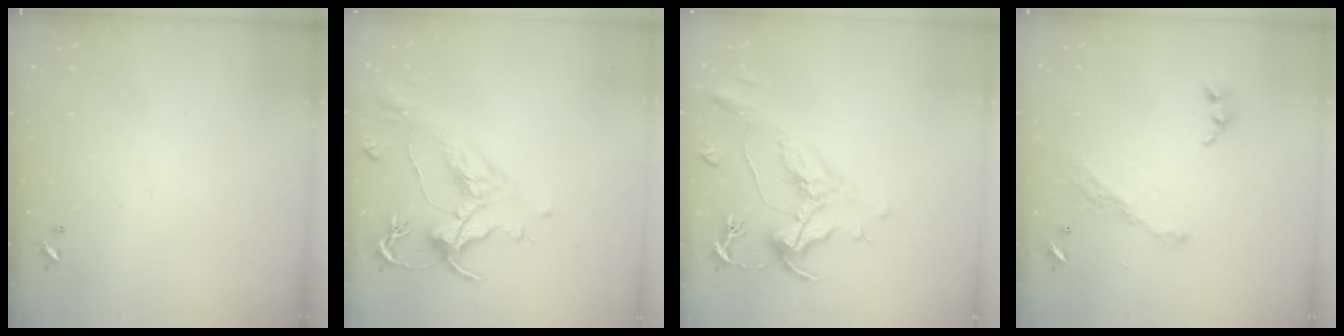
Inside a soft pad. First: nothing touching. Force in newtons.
{"total": 1.5, "press": 0.5, "slide": 1.4}
{"total": 1.8, "press": 0.8, "slide": 1.5}
{"total": 10.4, "press": 10.3, "slide": 1.2}